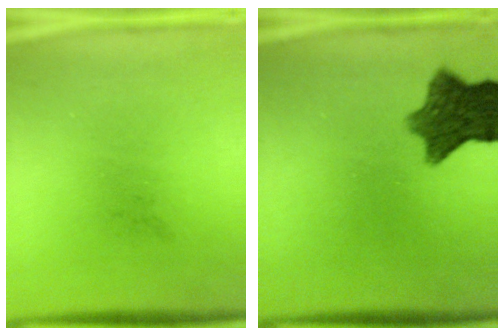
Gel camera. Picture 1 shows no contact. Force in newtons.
{"total": 9.0}